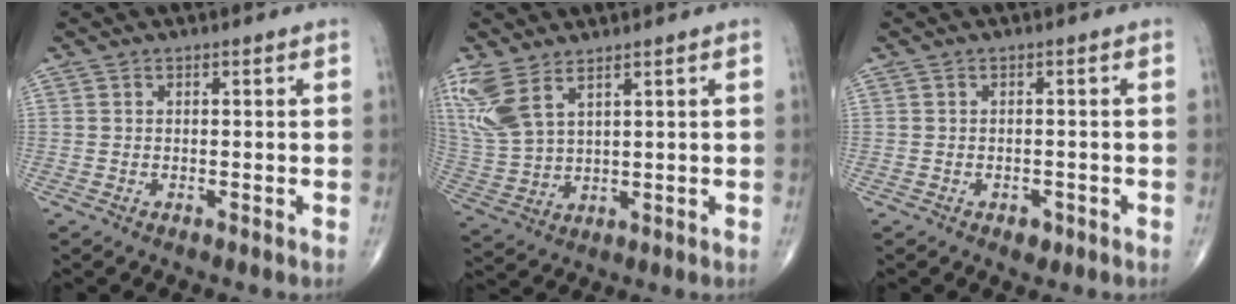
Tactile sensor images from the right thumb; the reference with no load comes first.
{"total": 10.2, "force": [6.0, 4.5, 6.9], "torque": [-0.165, -0.015, 0.140]}
{"total": 1.7, "force": [-0.9, 1.1, 0.9], "torque": [-0.008, 0.002, -0.009]}